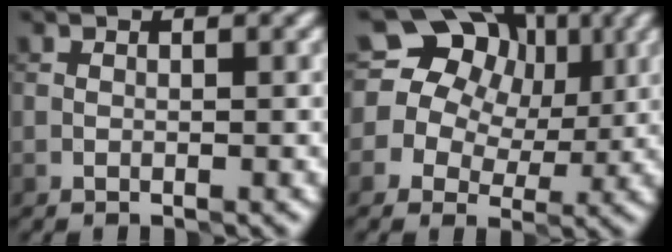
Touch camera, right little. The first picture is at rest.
{"total": 14.8, "force": [5.0, 12.4, 6.4], "torque": [-0.122, 0.048, 0.058]}